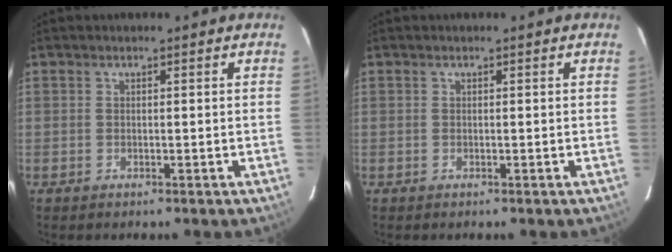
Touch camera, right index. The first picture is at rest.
{"total": 0.0}